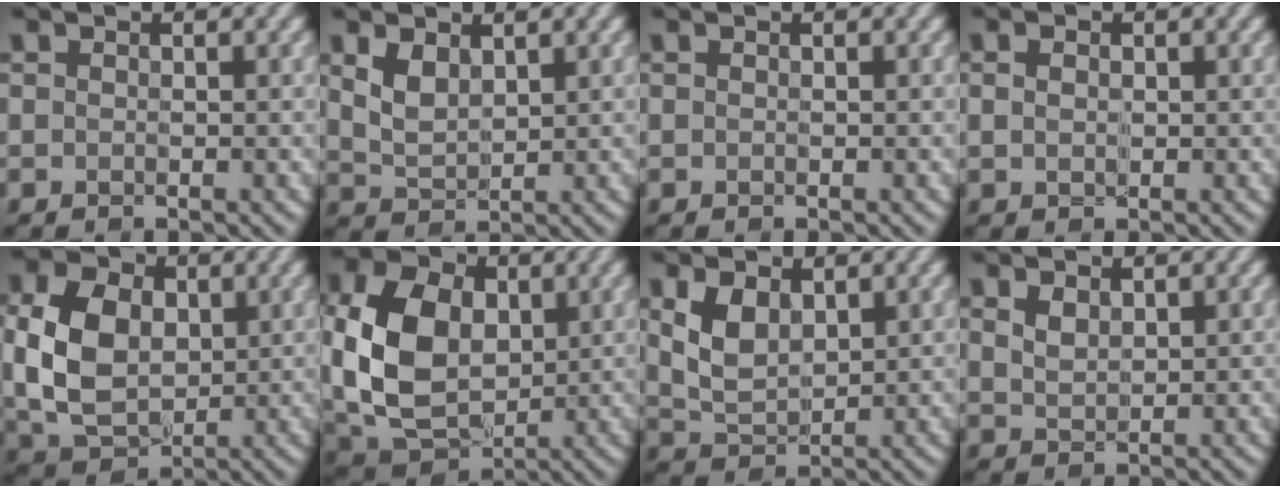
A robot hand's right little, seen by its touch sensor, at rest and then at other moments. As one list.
[{"total": 2.3, "force": [0.7, 1.4, 1.7], "torque": [-0.041, -0.007, 0.018]}, {"total": 0.0}, {"total": 0.7, "force": [-0.1, 0.6, 0.3], "torque": [-0.009, -0.001, 0.000]}, {"total": 8.5, "force": [0.2, 6.1, 5.9], "torque": [-0.145, 0.001, -0.003]}, {"total": 11.9, "force": [0.4, 8.8, 8.1], "torque": [-0.200, -0.004, 0.002]}, {"total": 3.5, "force": [0.7, 2.2, 2.7], "torque": [-0.062, -0.007, 0.018]}, {"total": 1.5, "force": [0.6, 0.9, 1.0], "torque": [-0.024, -0.004, 0.012]}]